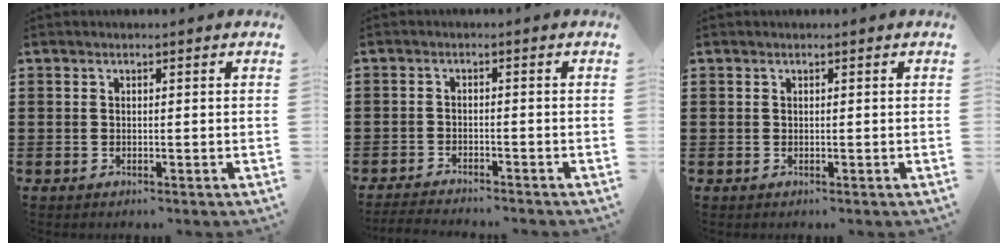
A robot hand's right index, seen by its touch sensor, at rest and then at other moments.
{"total": 2.3, "force": [-2.3, 0.1, -0.1], "torque": [-0.005, 0.000, -0.050]}
{"total": 0.0}